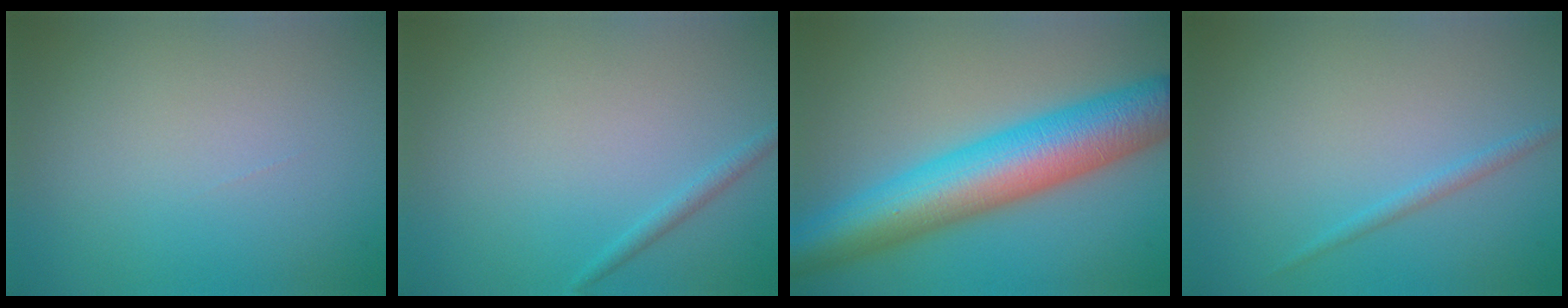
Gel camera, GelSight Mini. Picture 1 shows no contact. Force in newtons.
{"total": 1.1, "press": 1.1, "slide": 0.1}
{"total": 11.1, "press": 11.1, "slide": 0.2}
{"total": 1.1, "press": 1.1, "slide": 0.1}